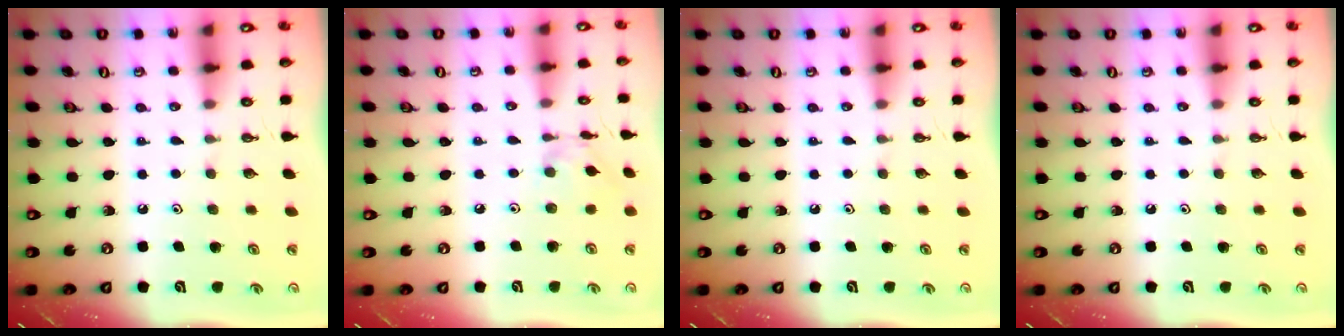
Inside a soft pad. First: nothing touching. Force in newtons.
{"total": 2.7, "press": 2.7, "slide": 0.2}
{"total": 0.0}
{"total": 0.0}